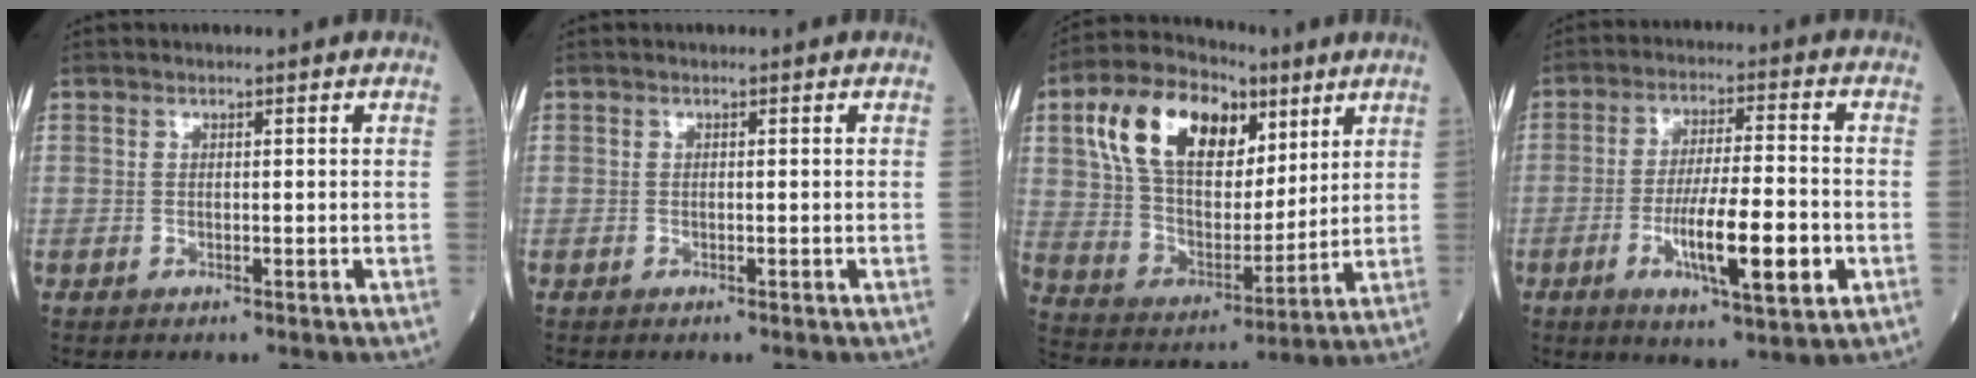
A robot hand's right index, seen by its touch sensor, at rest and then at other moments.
{"total": 0.0}
{"total": 19.2, "force": [8.2, 10.9, 13.5], "torque": [-0.284, 0.038, 0.146]}
{"total": 12.7, "force": [-3.7, 2.4, 11.9], "torque": [-0.211, -0.007, -0.057]}